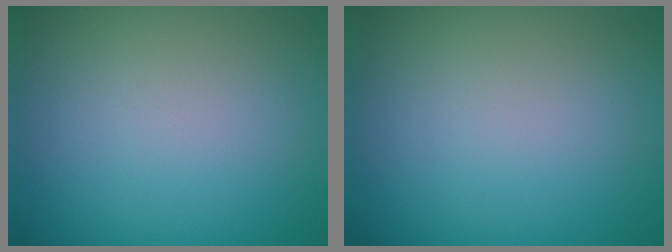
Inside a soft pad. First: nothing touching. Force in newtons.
{"total": 0.0}